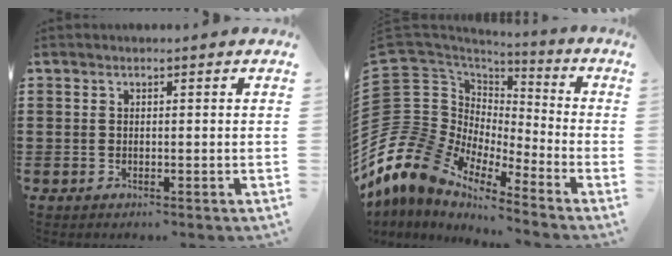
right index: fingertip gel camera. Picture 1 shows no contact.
{"total": 11.4, "force": [-8.0, 7.4, 3.4], "torque": [-0.139, -0.027, -0.164]}